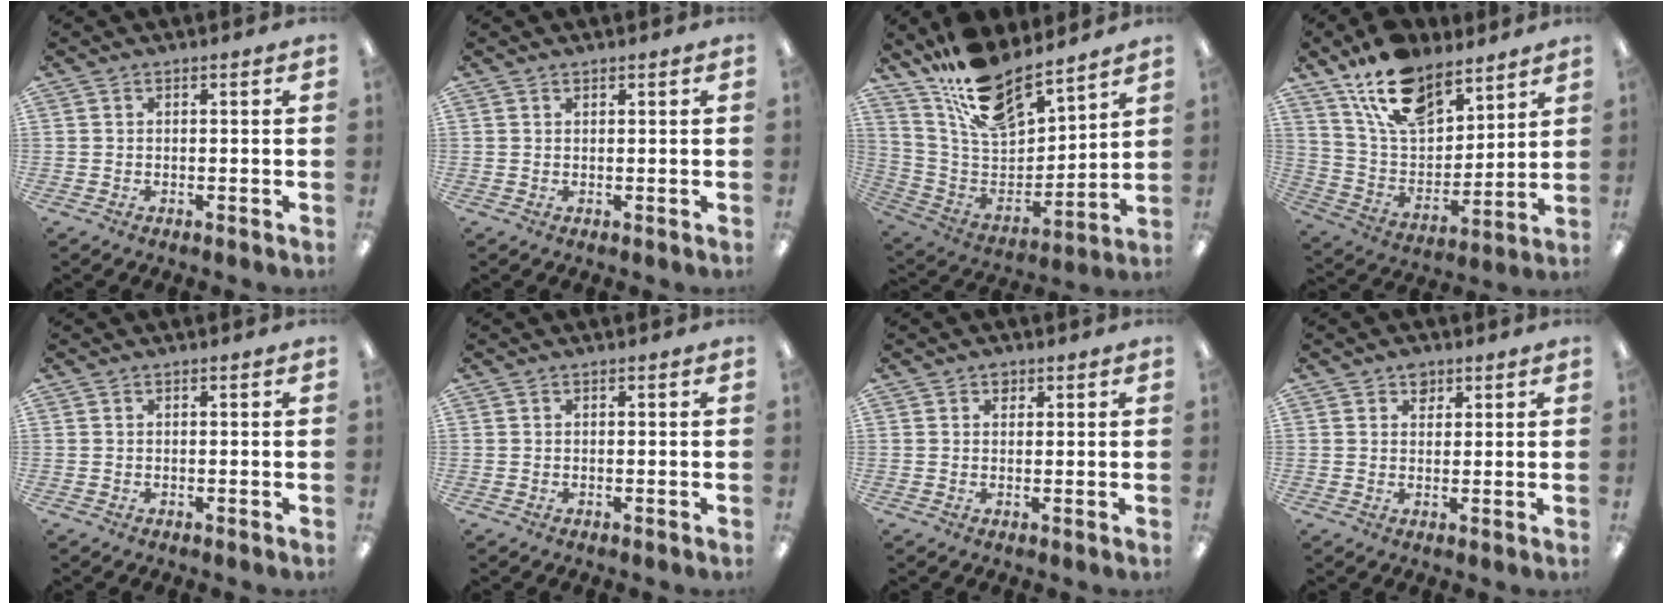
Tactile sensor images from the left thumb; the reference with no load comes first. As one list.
[{"total": 0.6, "force": [0.6, 0.1, 0.1], "torque": [-0.002, 0.001, 0.011]}, {"total": 17.7, "force": [15.0, 6.4, 7.0], "torque": [-0.146, -0.104, 0.271]}, {"total": 16.6, "force": [11.6, 8.6, 8.2], "torque": [-0.157, -0.056, 0.216]}, {"total": 0.0}, {"total": 0.0}, {"total": 1.7, "force": [1.2, 1.2, 0.5], "torque": [0.005, -0.006, 0.018]}, {"total": 3.1, "force": [2.1, 2.0, 1.0], "torque": [0.002, -0.009, 0.034]}]